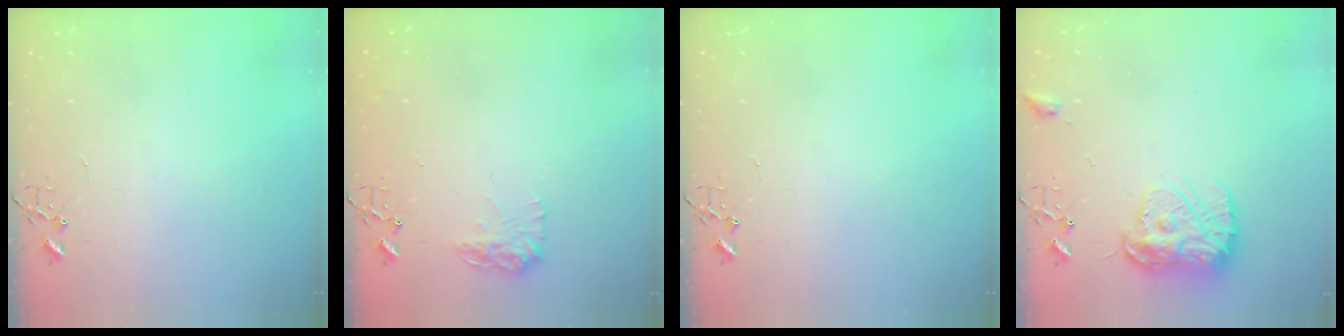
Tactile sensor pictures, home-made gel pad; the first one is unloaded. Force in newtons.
{"total": 10.1, "press": 10.1, "slide": 0.4}
{"total": 0.0}
{"total": 13.0, "press": 13.0, "slide": 1.3}